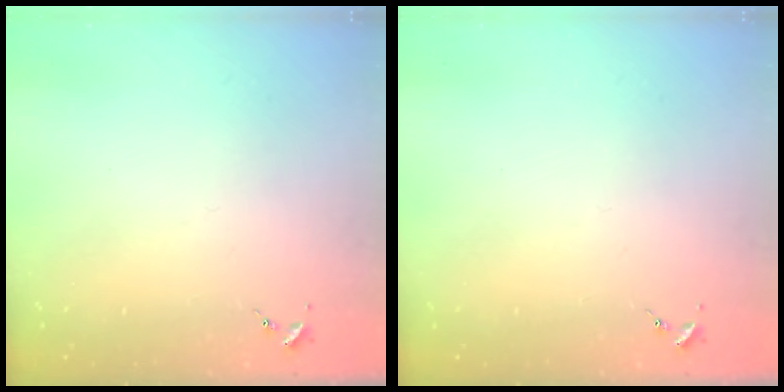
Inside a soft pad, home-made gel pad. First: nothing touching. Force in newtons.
{"total": 0.0}